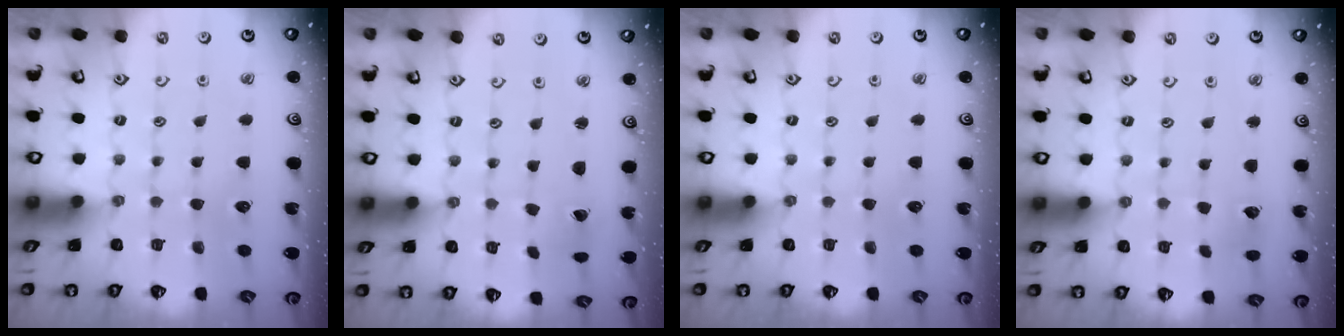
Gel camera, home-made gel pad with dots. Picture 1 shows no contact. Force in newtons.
{"total": 0.8, "press": 0.7, "slide": 0.1}
{"total": 0.0}
{"total": 4.2, "press": 4.1, "slide": 0.5}